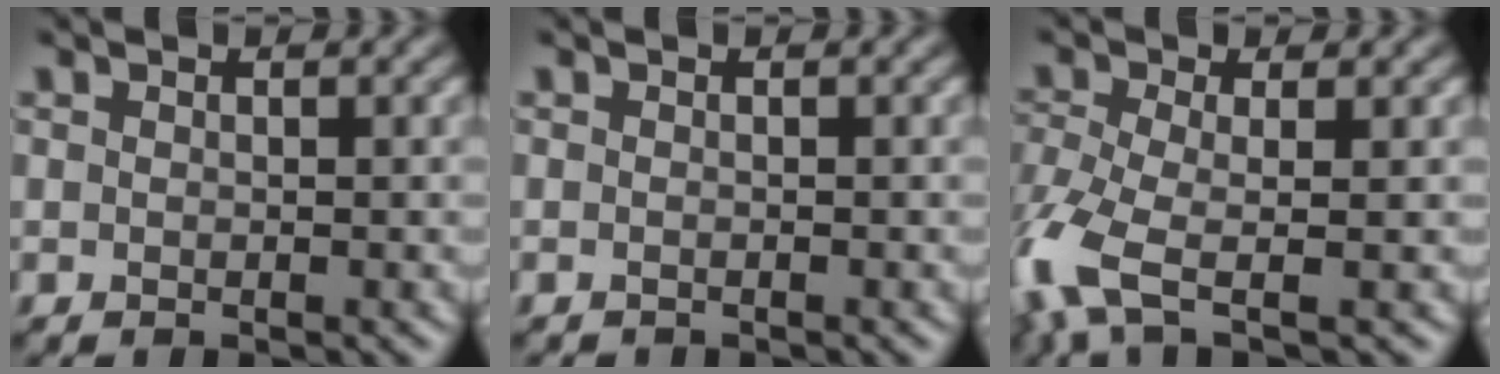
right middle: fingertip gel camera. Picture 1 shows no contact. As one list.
[{"total": 1.0, "force": [-1.0, 0.1, 0.1], "torque": [0.002, -0.010, -0.017]}, {"total": 6.9, "force": [-3.5, 2.4, 5.5], "torque": [-0.140, -0.015, -0.080]}]